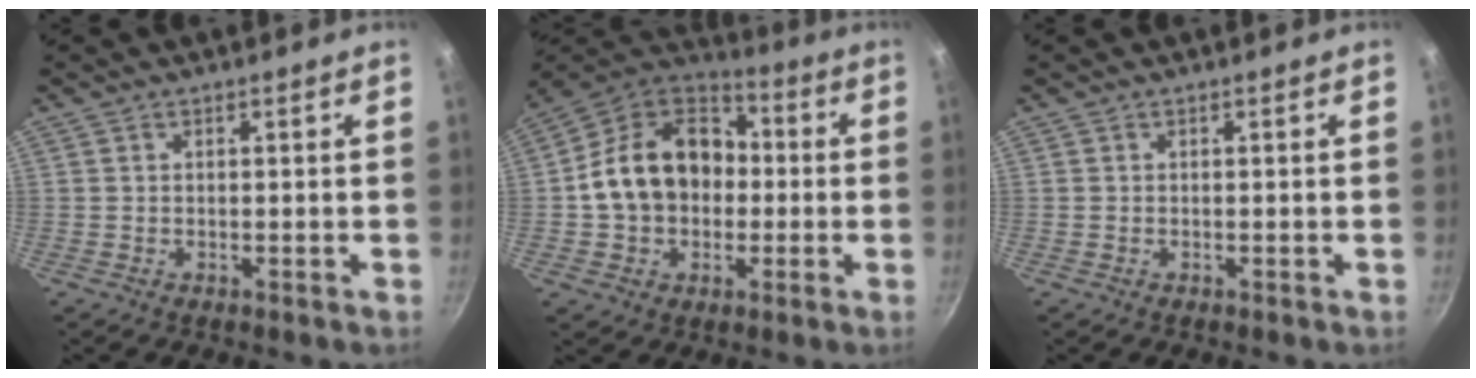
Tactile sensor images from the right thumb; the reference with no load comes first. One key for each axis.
{"total": 18.6, "fx": -0.3, "fy": 14.2, "fz": 11.9, "tx": -0.179, "ty": 0.043, "tz": -0.018}
{"total": 0.0}